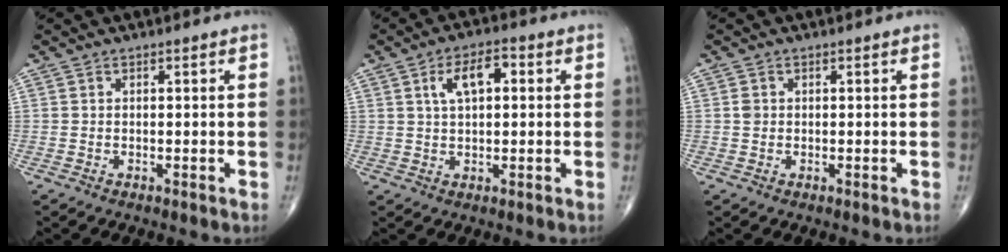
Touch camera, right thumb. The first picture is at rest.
{"total": 6.7, "force": [1.8, 3.2, 5.6], "torque": [-0.096, 0.010, 0.029]}
{"total": 1.1, "force": [0.1, 1.0, 0.5], "torque": [-0.008, 0.001, 0.004]}